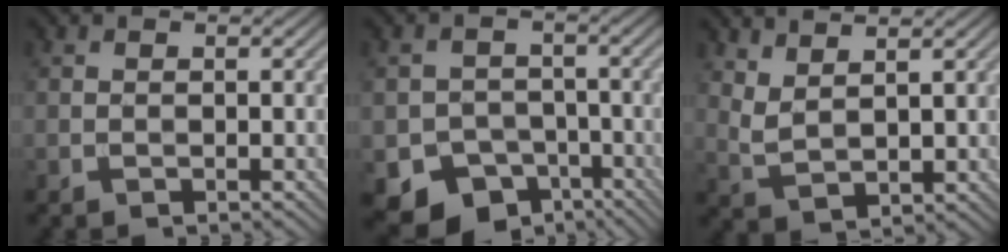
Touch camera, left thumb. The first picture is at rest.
{"total": 8.8, "force": [-5.3, 6.4, 2.8], "torque": [-0.040, -0.018, -0.091]}
{"total": 4.1, "force": [3.3, 1.1, 2.2], "torque": [-0.050, -0.006, 0.070]}